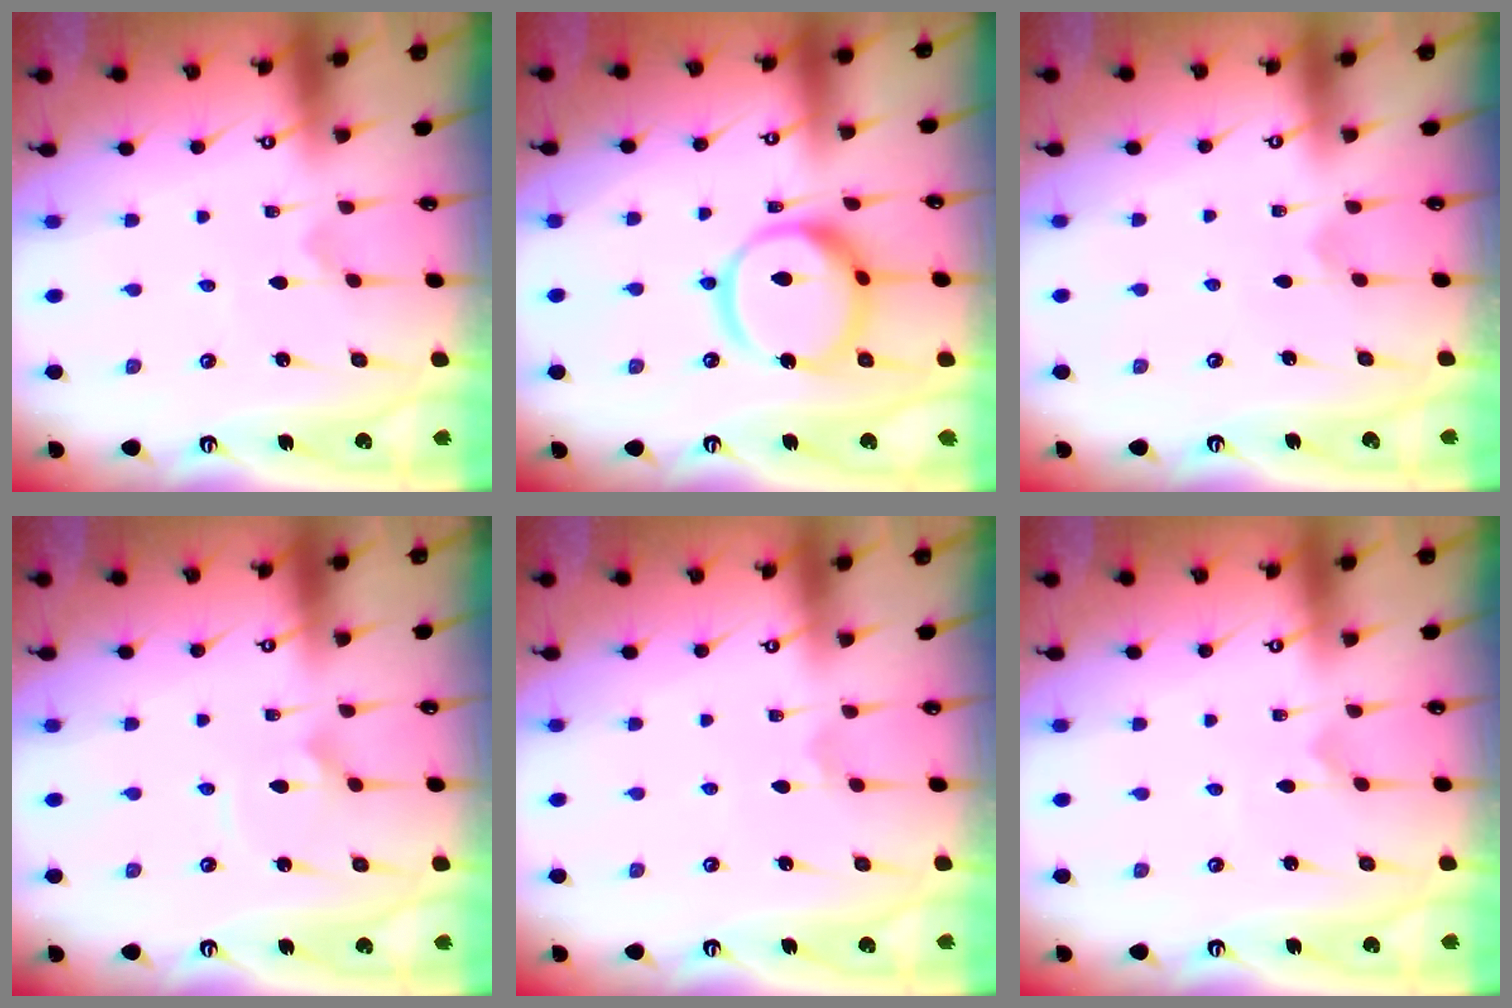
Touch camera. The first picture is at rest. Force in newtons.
{"total": 14.5, "press": 14.5, "slide": 1.2}
{"total": 2.4, "press": 2.4, "slide": 0.3}
{"total": 2.2, "press": 2.2, "slide": 0.1}
{"total": 2.0, "press": 2.0, "slide": 0.2}
{"total": 0.0}